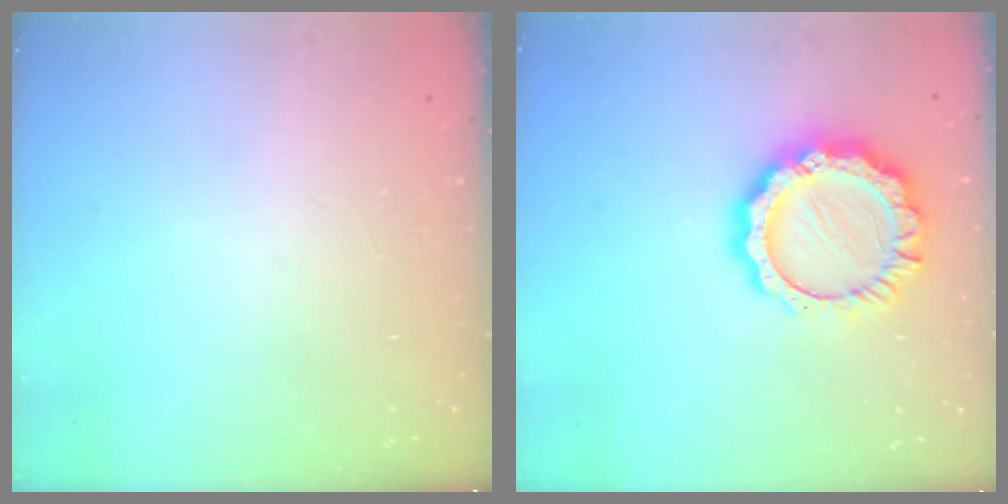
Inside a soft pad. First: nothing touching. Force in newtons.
{"total": 12.5, "press": 12.5, "slide": 1.1}